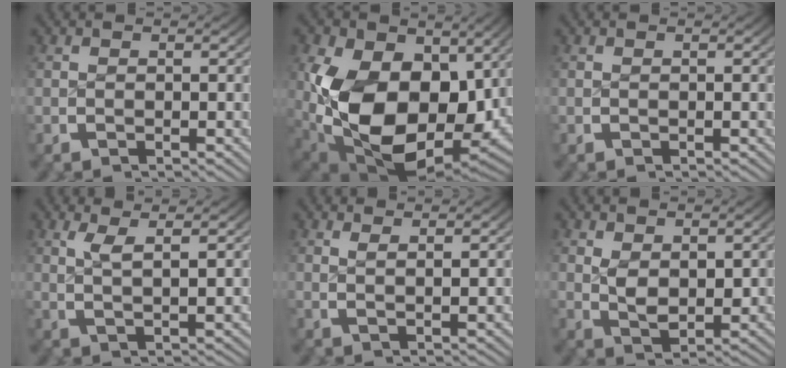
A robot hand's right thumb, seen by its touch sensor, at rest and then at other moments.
{"total": 21.1, "force": [-2.2, 14.2, 15.4], "torque": [-0.325, -0.107, 0.019]}
{"total": 0.0}
{"total": 3.2, "force": [1.9, 0.3, 2.6], "torque": [-0.050, 0.000, 0.043]}
{"total": 2.0, "force": [1.5, -0.1, 1.3], "torque": [-0.024, -0.002, 0.032]}
{"total": 3.2, "force": [0.8, 2.0, 2.4], "torque": [-0.053, -0.020, 0.028]}